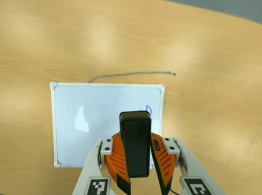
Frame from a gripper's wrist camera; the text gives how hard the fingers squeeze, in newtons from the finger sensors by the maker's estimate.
{"total": 12.7, "left": 11.3, "right": 14.0}